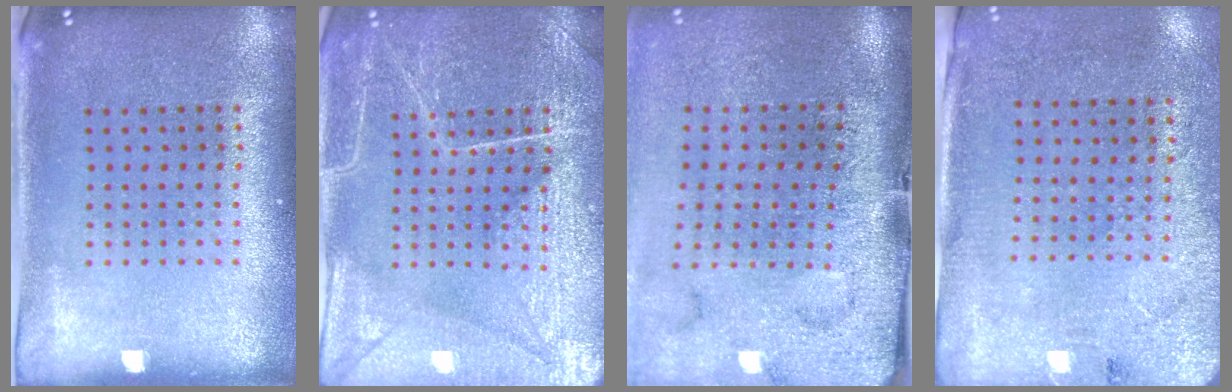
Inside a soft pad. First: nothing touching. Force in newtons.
{"total": 4.1, "press": 4.1, "slide": 0.7}
{"total": 4.5, "press": 3.5, "slide": 2.9}
{"total": 2.7, "press": 2.3, "slide": 1.5}